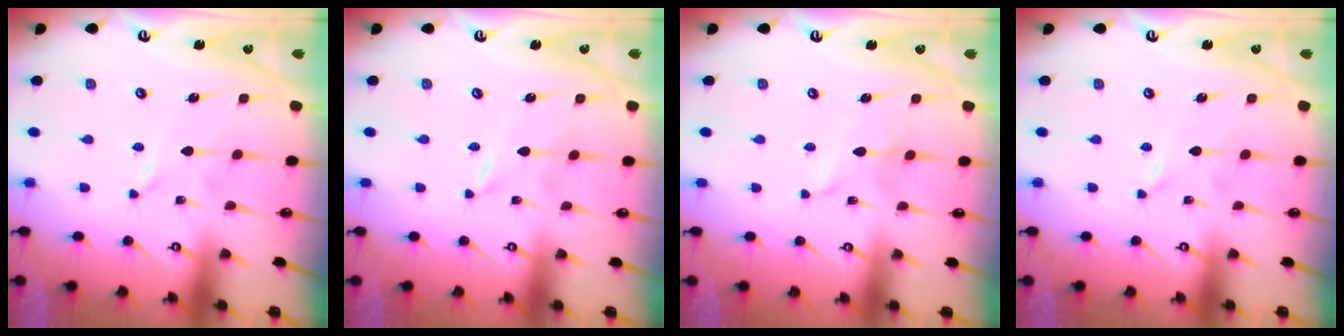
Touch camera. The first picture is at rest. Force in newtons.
{"total": 0.0}
{"total": 1.1, "press": 1.1, "slide": 0.1}
{"total": 0.0}